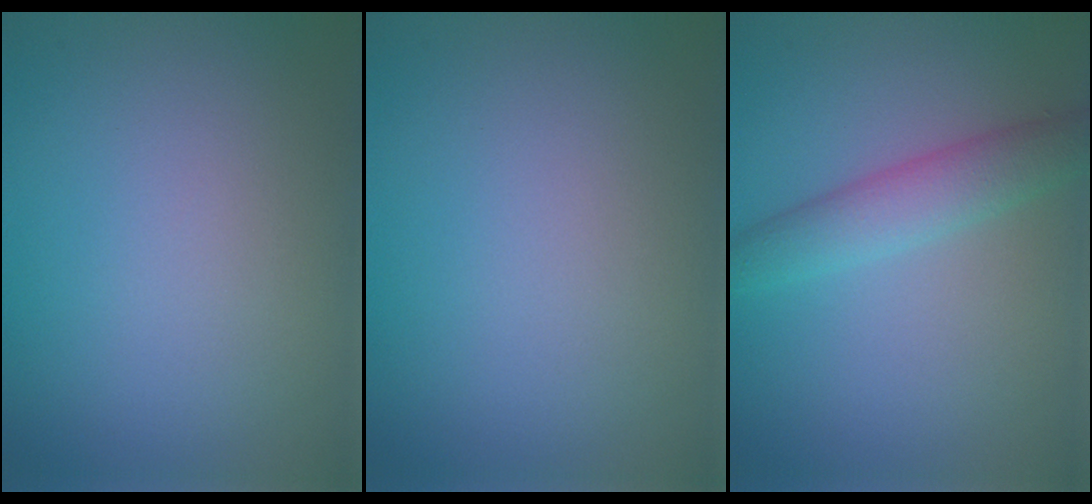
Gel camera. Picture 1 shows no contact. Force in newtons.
{"total": 0.0}
{"total": 3.2, "press": 3.2, "slide": 0.1}